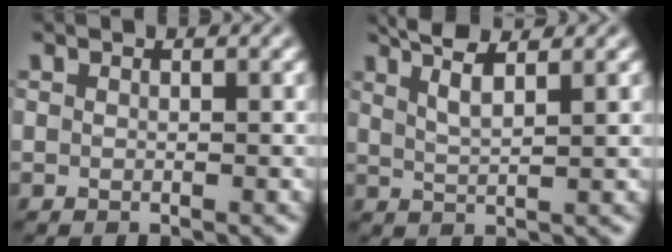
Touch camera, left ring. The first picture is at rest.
{"total": 4.2, "force": [2.9, 1.0, 2.9], "torque": [-0.038, 0.016, 0.035]}